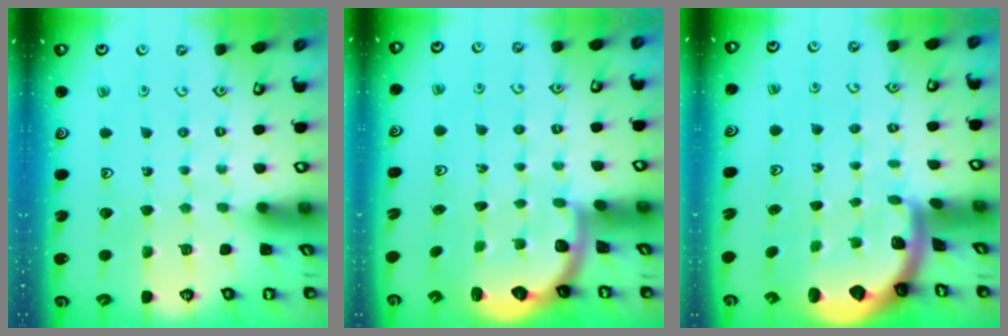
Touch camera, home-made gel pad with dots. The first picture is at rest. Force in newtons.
{"total": 2.5, "press": 2.1, "slide": 1.4}
{"total": 1.9, "press": 1.9, "slide": 0.3}